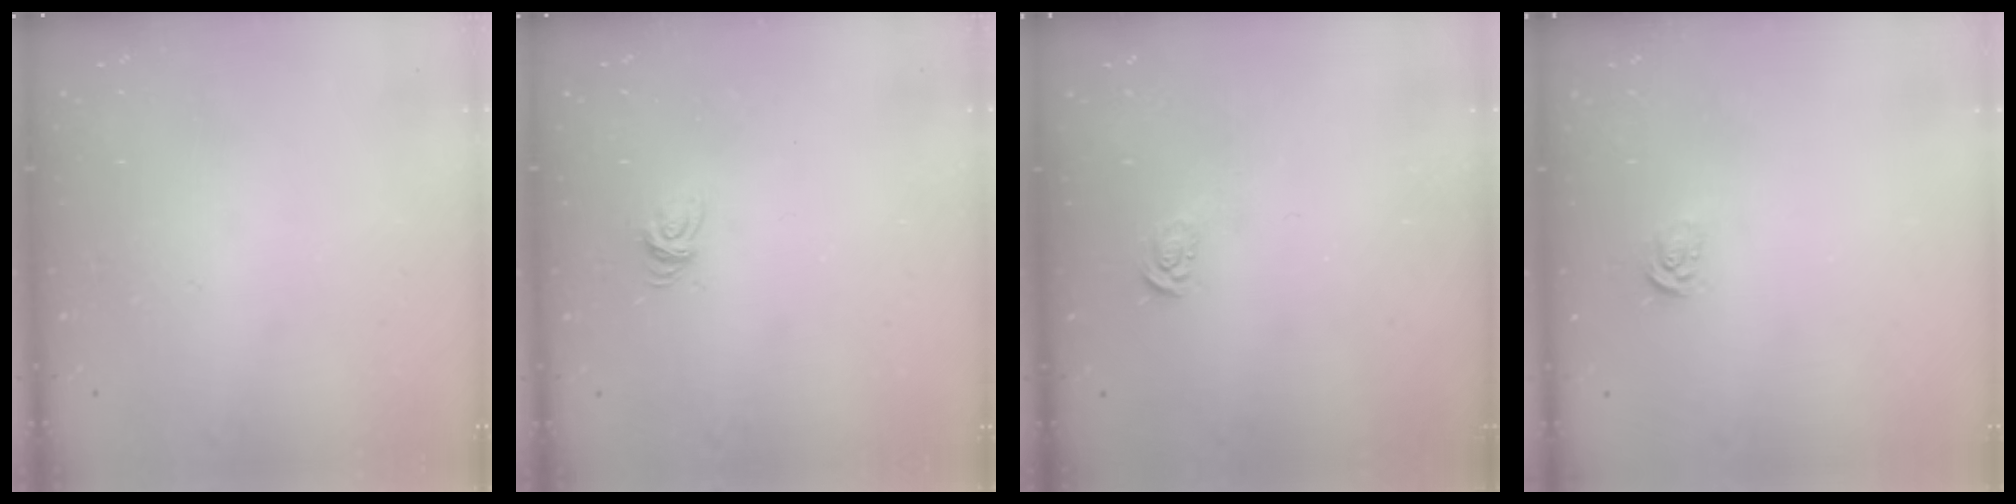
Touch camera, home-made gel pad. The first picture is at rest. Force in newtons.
{"total": 5.3, "press": 5.2, "slide": 0.3}
{"total": 3.6, "press": 3.6, "slide": 0.3}
{"total": 3.8, "press": 3.8, "slide": 0.4}